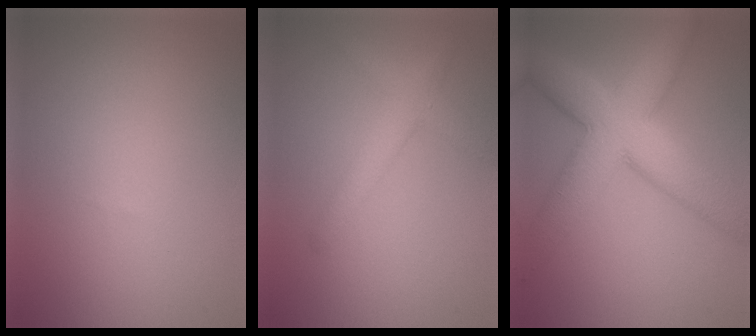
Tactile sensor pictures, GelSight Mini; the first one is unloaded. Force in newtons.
{"total": 2.9, "press": 2.9, "slide": 0.1}
{"total": 9.7, "press": 9.7, "slide": 0.4}